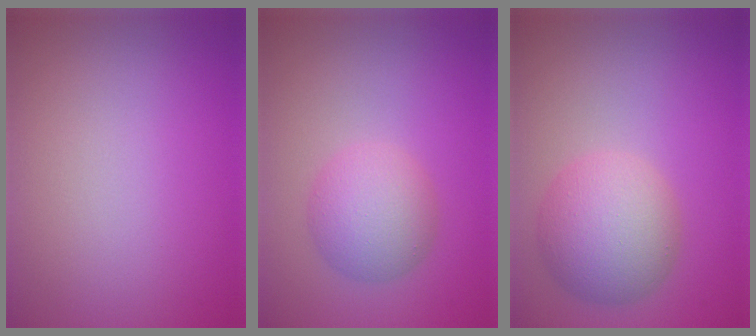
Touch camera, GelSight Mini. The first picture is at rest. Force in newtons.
{"total": 4.0, "press": 4.0, "slide": 0.1}
{"total": 5.8, "press": 5.8, "slide": 0.2}